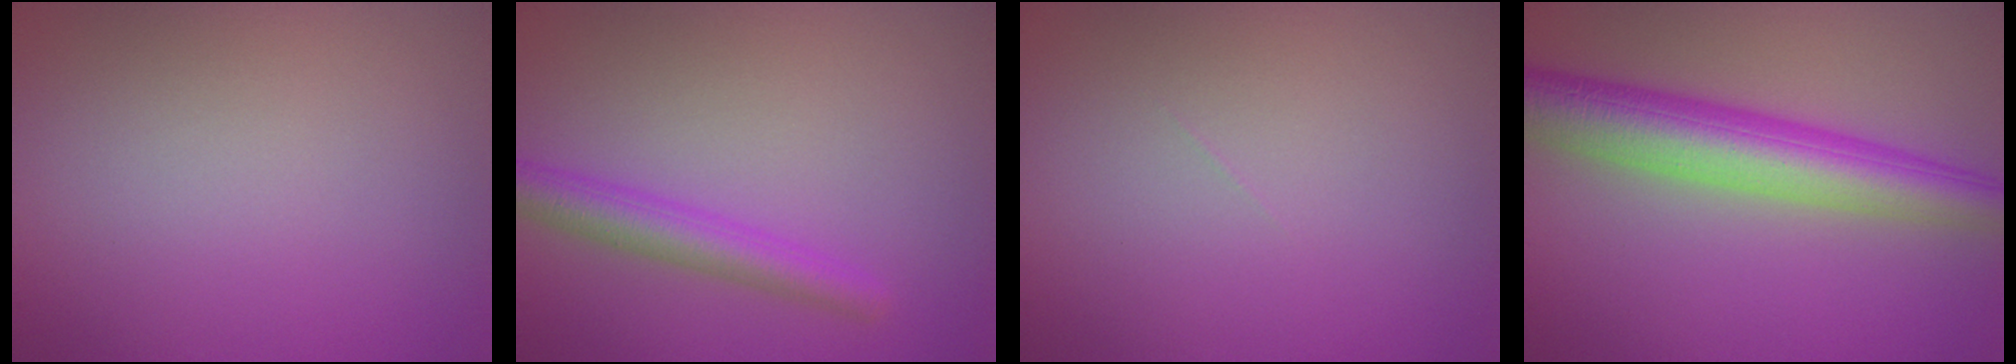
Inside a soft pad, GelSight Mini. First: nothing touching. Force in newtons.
{"total": 3.3, "press": 3.3, "slide": 0.1}
{"total": 0.0}
{"total": 7.6, "press": 7.6, "slide": 0.2}